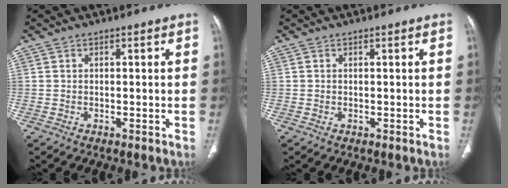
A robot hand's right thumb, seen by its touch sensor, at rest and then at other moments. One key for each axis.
{"total": 0.0}